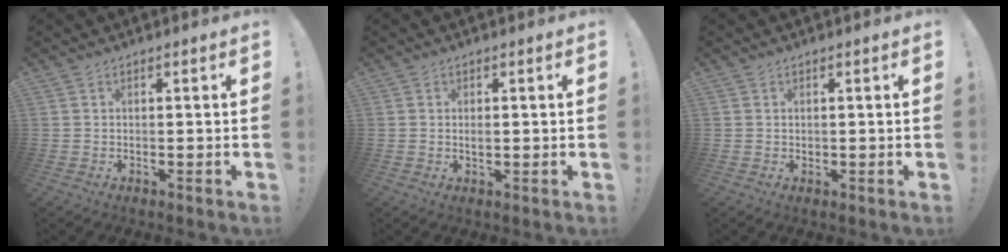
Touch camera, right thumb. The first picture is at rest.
{"total": 1.1, "force": [-0.1, 0.6, 1.0], "torque": [-0.005, -0.003, -0.005]}
{"total": 0.5, "force": [0.3, 0.5, 0.0], "torque": [0.008, -0.002, 0.004]}